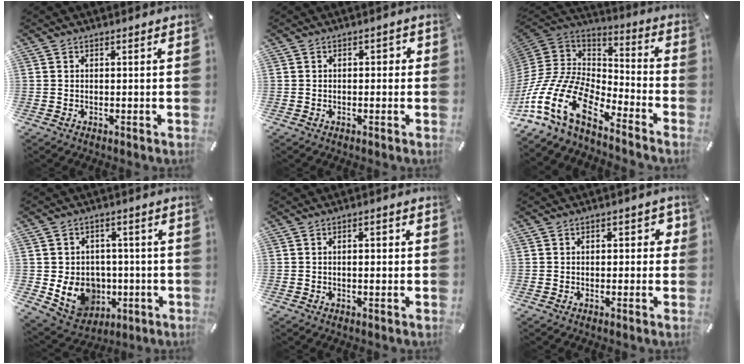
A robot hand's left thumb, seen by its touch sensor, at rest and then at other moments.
{"total": 1.5, "force": [-0.4, 1.0, 1.0], "torque": [-0.013, 0.007, -0.013]}
{"total": 19.7, "force": [-11.2, 9.4, 13.1], "torque": [-0.301, 0.023, -0.203]}
{"total": 11.1, "force": [-2.2, 10.0, 4.4], "torque": [-0.093, 0.005, -0.030]}
{"total": 2.6, "force": [-0.2, 1.4, 2.3], "torque": [-0.034, 0.006, -0.008]}
{"total": 3.2, "force": [-0.1, 2.3, 2.2], "torque": [-0.026, 0.006, -0.009]}